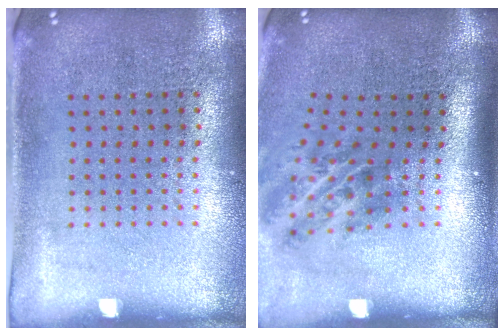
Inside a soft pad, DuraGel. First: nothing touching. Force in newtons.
{"total": 1.9, "press": 1.2, "slide": 1.5}